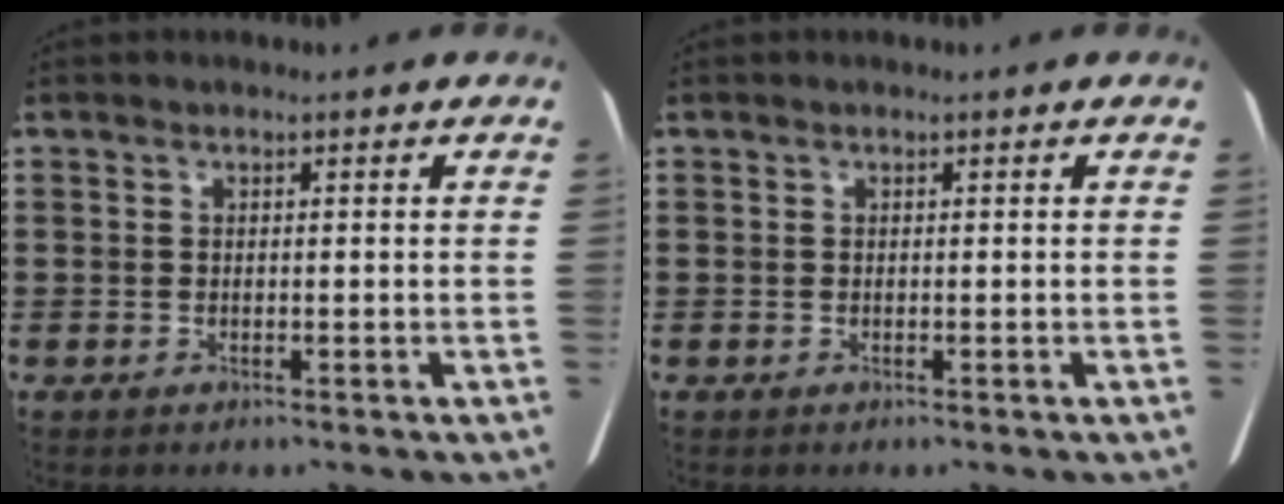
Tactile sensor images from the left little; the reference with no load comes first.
{"total": 0.0}